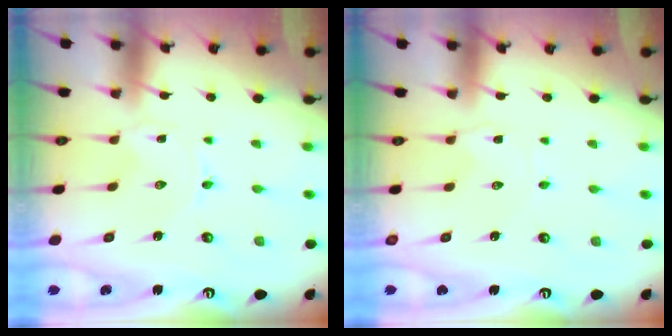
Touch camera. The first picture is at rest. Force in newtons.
{"total": 2.4, "press": 2.4, "slide": 0.4}